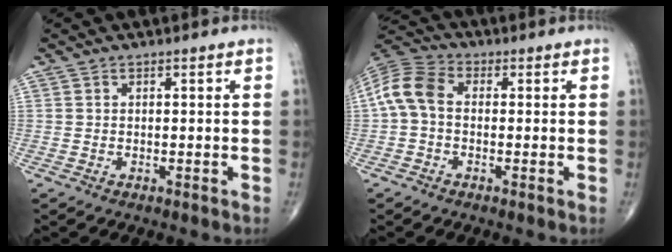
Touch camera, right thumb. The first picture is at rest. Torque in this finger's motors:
{"motor_torque": [0.07, 0.13, 0.37, -0.19, 0.06]}